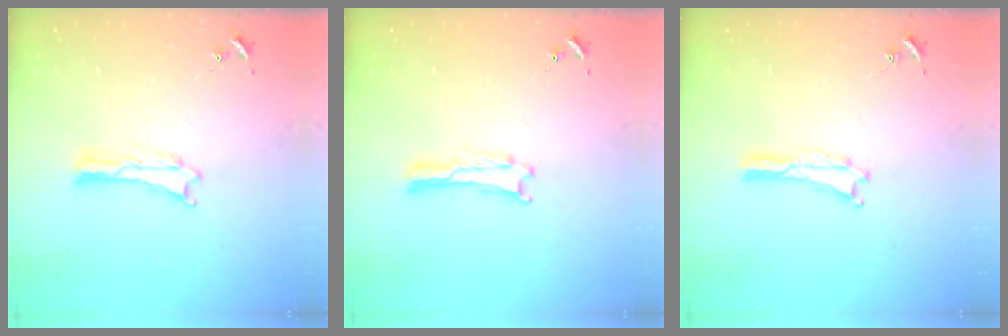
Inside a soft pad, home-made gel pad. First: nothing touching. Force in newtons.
{"total": 0.0}
{"total": 0.0}